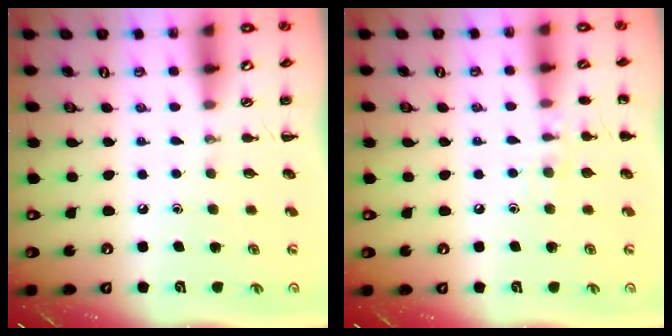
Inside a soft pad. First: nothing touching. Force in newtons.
{"total": 7.5, "press": 7.2, "slide": 2.0}